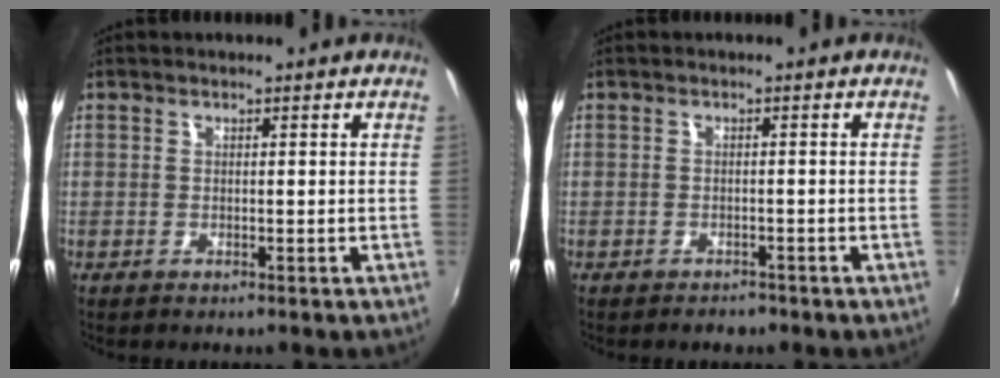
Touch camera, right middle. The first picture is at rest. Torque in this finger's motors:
{"motor_torque": [0.28, -0.96, -0.07, -0.01]}